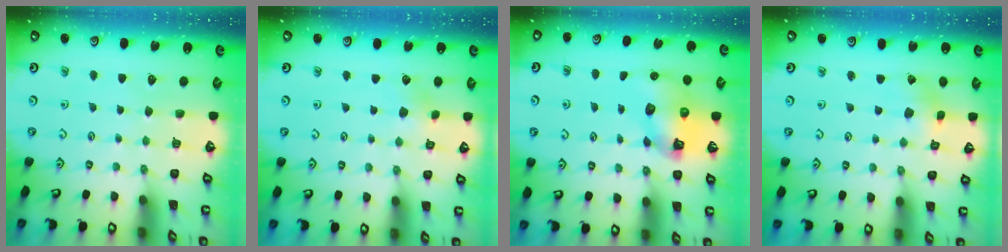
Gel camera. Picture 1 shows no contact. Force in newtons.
{"total": 3.0, "press": 2.9, "slide": 0.4}
{"total": 9.4, "press": 9.3, "slide": 1.4}
{"total": 2.5, "press": 2.5, "slide": 0.4}